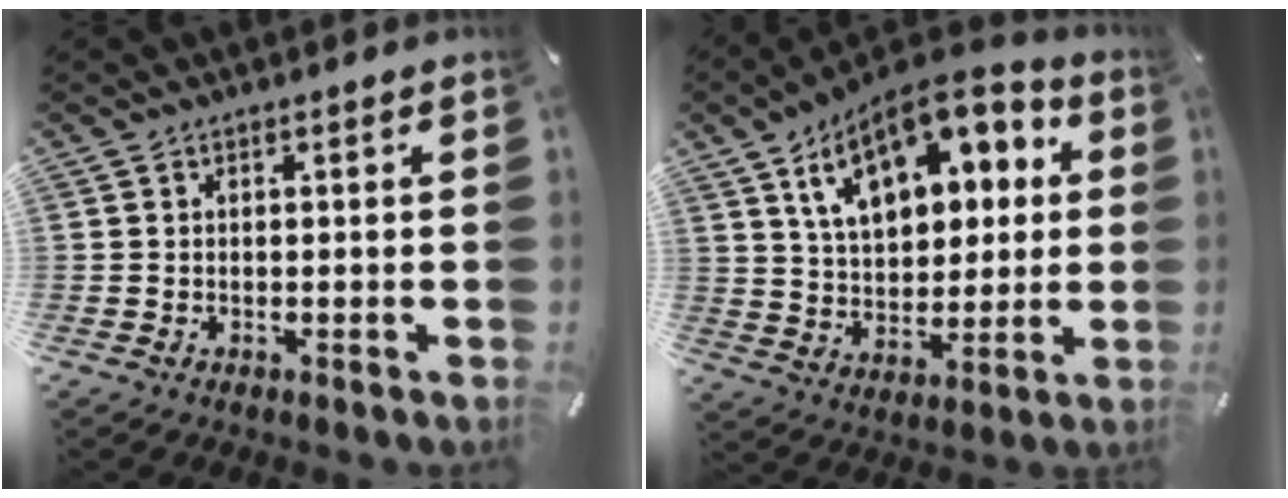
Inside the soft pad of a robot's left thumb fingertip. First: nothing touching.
{"total": 17.7, "force": [9.1, 10.7, 10.8], "torque": [-0.181, -0.033, 0.160]}